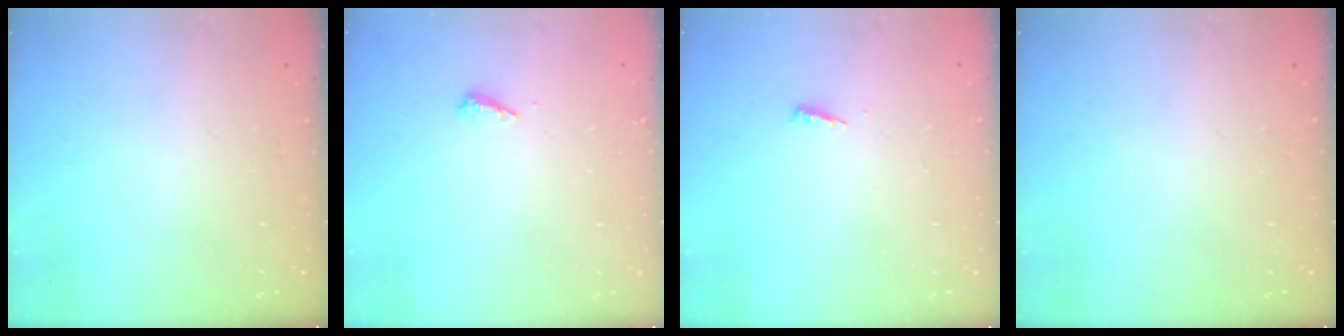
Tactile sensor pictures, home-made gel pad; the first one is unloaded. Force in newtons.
{"total": 3.6, "press": 3.6, "slide": 0.3}
{"total": 3.5, "press": 3.4, "slide": 0.3}
{"total": 0.0}